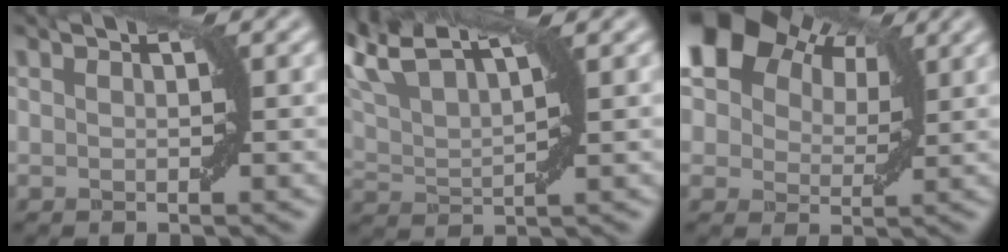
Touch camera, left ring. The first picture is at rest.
{"total": 3.8, "force": [1.7, 1.7, 2.9], "torque": [-0.075, 0.008, 0.039]}
{"total": 5.4, "force": [3.6, 3.4, 2.1], "torque": [-0.048, 0.008, 0.063]}